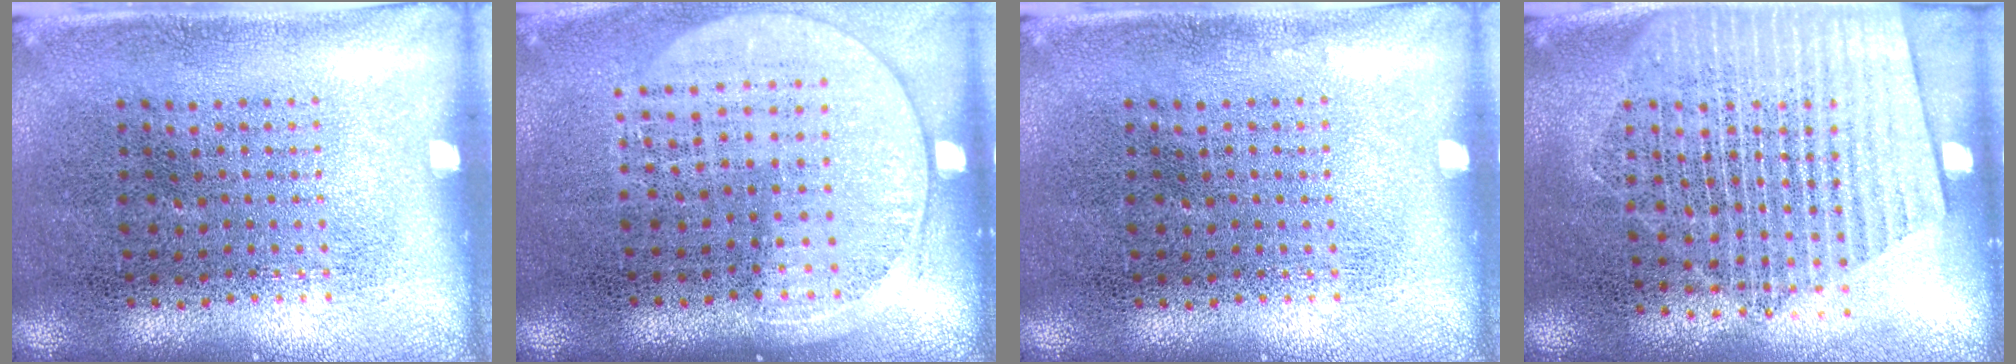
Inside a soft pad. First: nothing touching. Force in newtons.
{"total": 1.5, "press": 1.4, "slide": 0.6}
{"total": 0.0}
{"total": 1.8, "press": 1.6, "slide": 0.8}